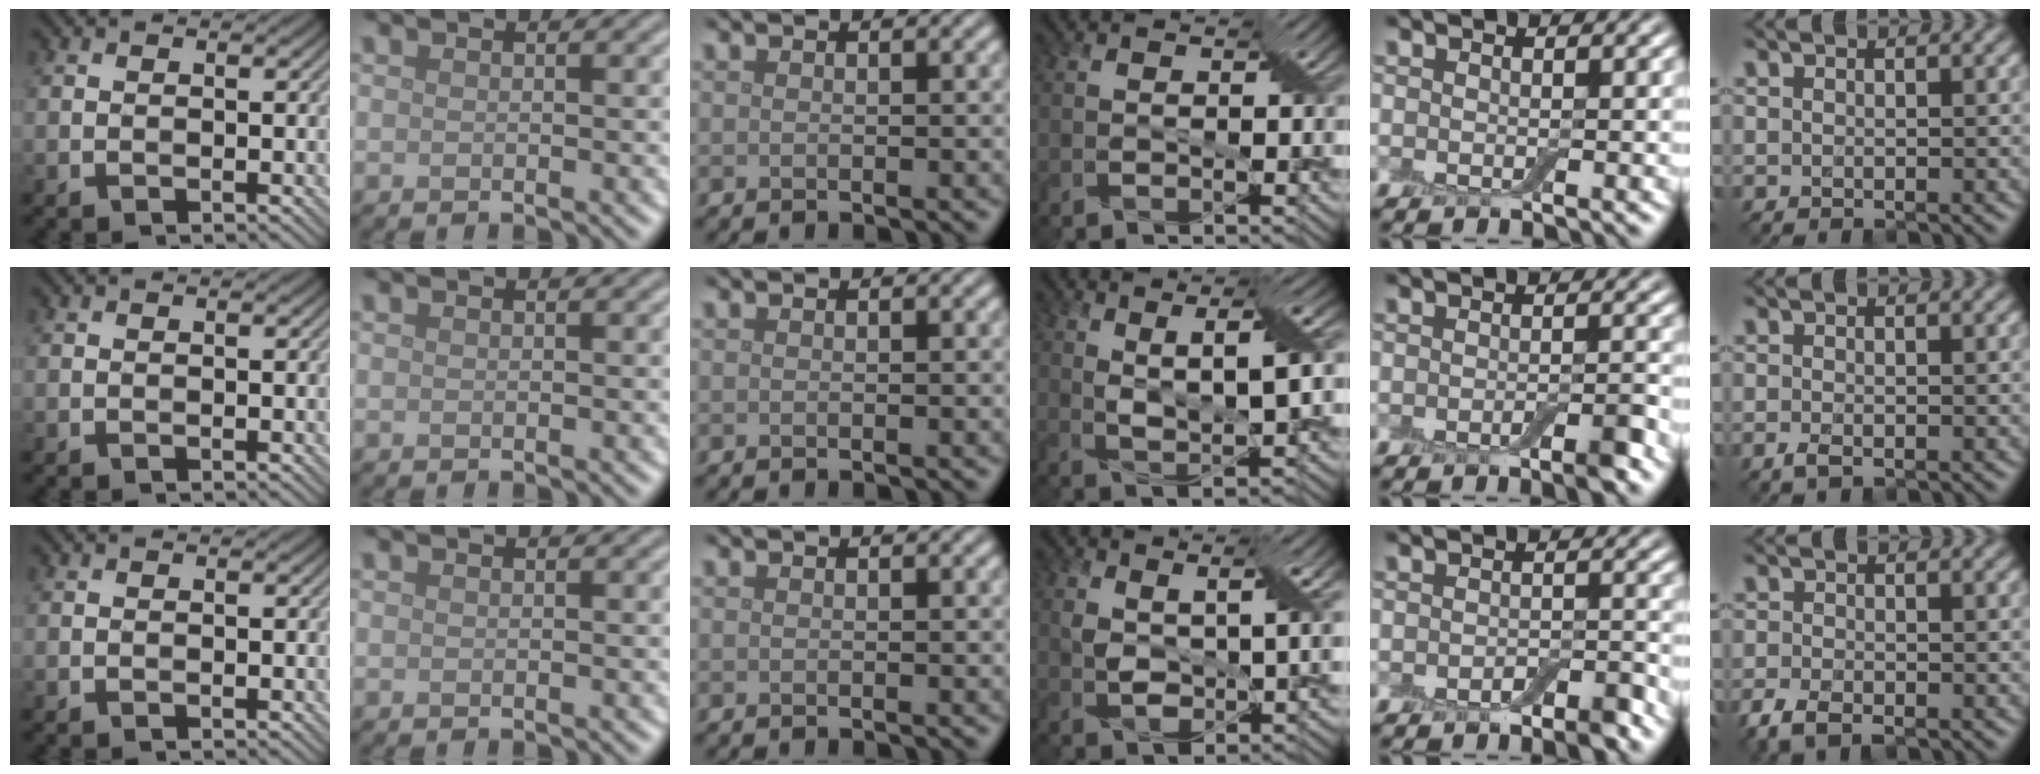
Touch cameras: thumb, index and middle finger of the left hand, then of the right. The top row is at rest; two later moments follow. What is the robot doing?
{"motion": "squeeze", "object": "air blower"}